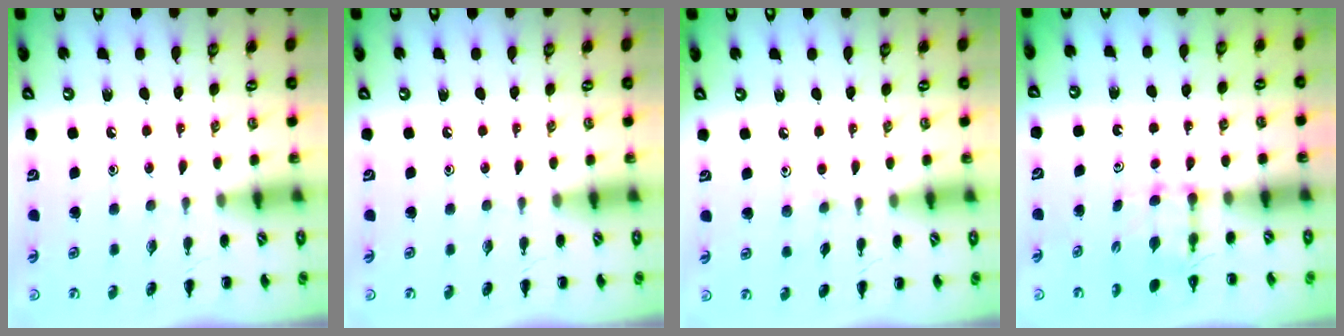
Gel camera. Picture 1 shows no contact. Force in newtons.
{"total": 0.0}
{"total": 4.2, "press": 3.8, "slide": 1.7}
{"total": 2.8, "press": 2.6, "slide": 1.1}